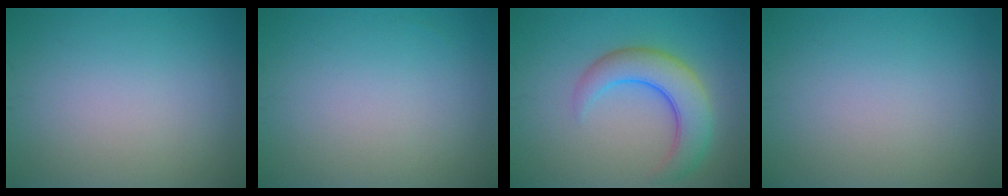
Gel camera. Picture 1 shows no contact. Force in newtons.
{"total": 0.0}
{"total": 5.8, "press": 5.8, "slide": 0.4}
{"total": 0.0}